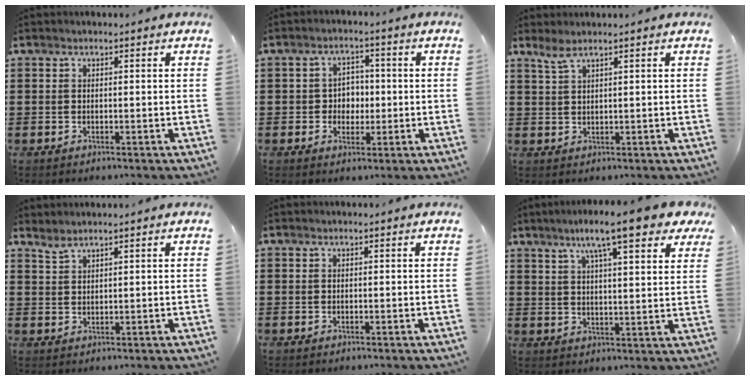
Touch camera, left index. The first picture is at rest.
{"total": 3.7, "force": [-0.4, 3.2, 1.8], "torque": [-0.038, 0.006, -0.016]}
{"total": 2.0, "force": [1.5, 0.2, 1.3], "torque": [-0.030, 0.002, 0.028]}
{"total": 1.5, "force": [1.5, 0.1, 0.5], "torque": [-0.013, 0.000, 0.029]}
{"total": 0.0}
{"total": 9.7, "force": [7.0, 0.7, 6.7], "torque": [-0.124, -0.017, 0.115]}